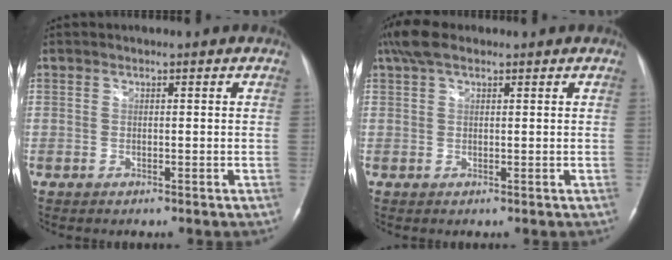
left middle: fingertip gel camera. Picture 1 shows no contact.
{"total": 4.5, "force": [3.1, 1.8, 2.8], "torque": [-0.068, 0.030, 0.061]}